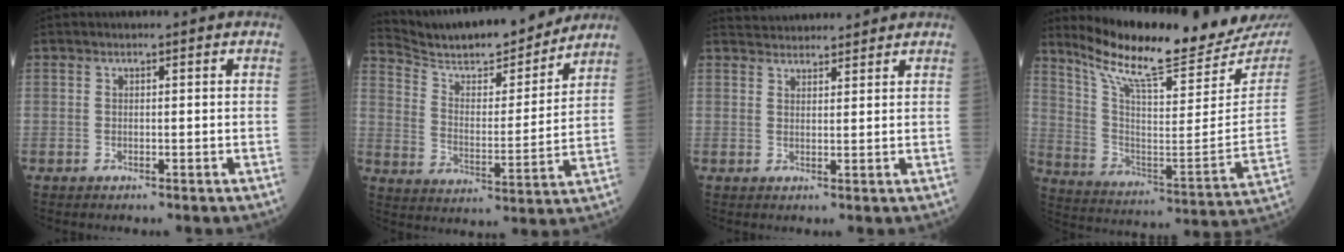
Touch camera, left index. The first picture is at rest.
{"total": 17.8, "force": [16.4, 2.3, 6.5], "torque": [-0.116, -0.014, 0.257]}
{"total": 6.3, "force": [6.1, 1.1, 1.0], "torque": [-0.014, 0.031, 0.088]}
{"total": 23.3, "force": [21.2, 1.6, 9.6], "torque": [-0.170, -0.089, 0.309]}